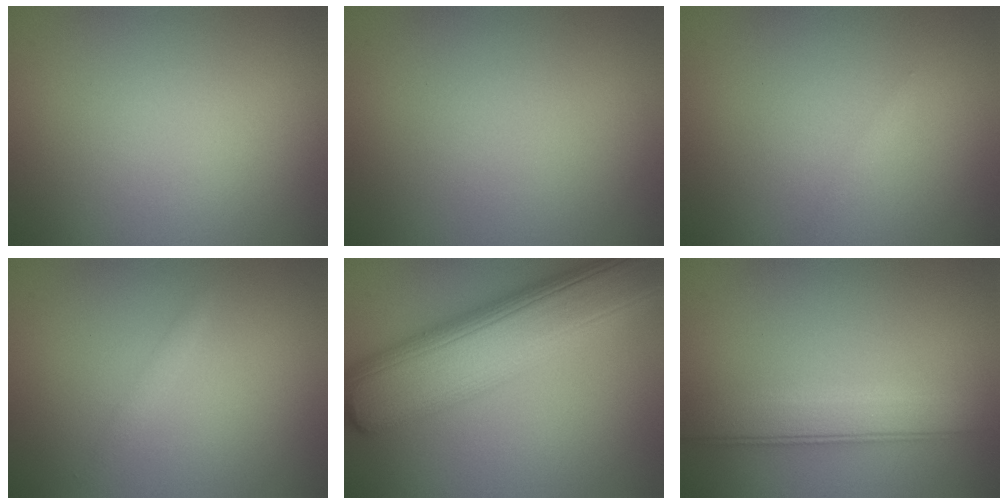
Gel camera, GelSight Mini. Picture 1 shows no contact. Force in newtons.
{"total": 0.0}
{"total": 0.6, "press": 0.6, "slide": 0.0}
{"total": 0.8, "press": 0.8, "slide": 0.0}
{"total": 11.6, "press": 11.6, "slide": 0.2}
{"total": 4.3, "press": 4.3, "slide": 0.2}